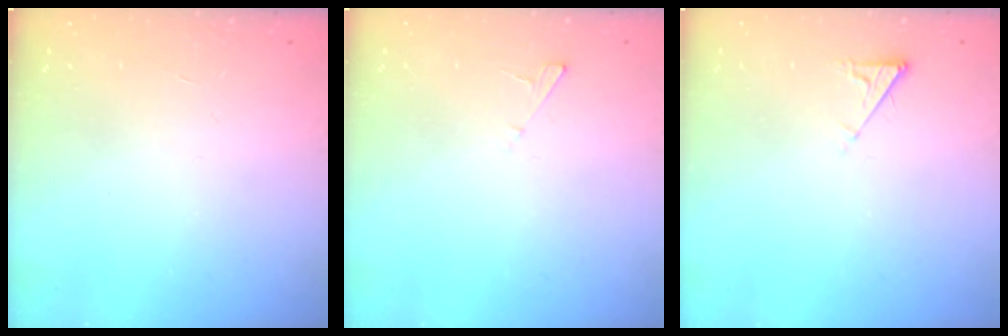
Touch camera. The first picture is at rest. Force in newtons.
{"total": 2.0, "press": 2.0, "slide": 0.2}
{"total": 2.9, "press": 2.9, "slide": 0.5}